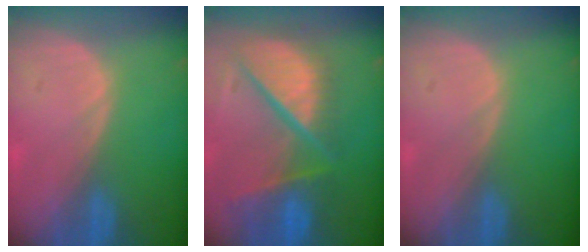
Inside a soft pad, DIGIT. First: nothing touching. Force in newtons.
{"total": 12.0, "press": 10.0, "slide": 6.6}
{"total": 0.0}